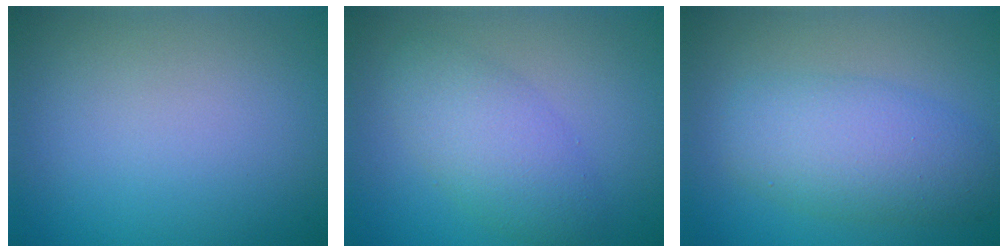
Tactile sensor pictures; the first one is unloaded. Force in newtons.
{"total": 4.1, "press": 4.1, "slide": 0.1}
{"total": 5.5, "press": 5.5, "slide": 0.2}